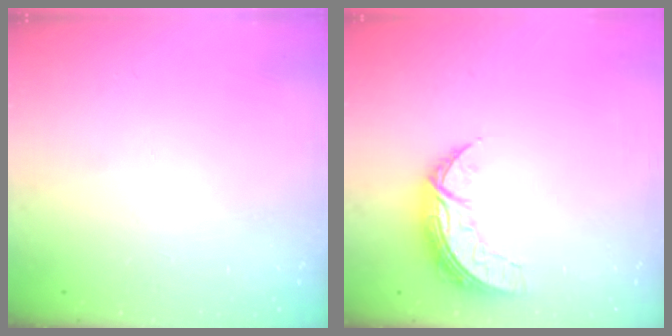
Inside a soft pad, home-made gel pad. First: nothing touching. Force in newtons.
{"total": 8.8, "press": 8.8, "slide": 0.6}